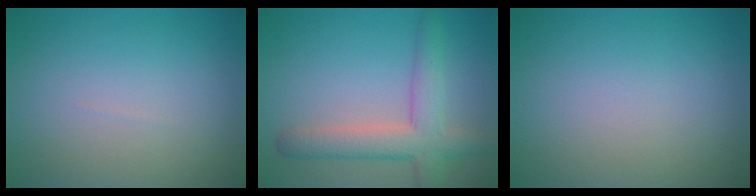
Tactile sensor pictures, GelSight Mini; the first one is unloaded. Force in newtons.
{"total": 5.0, "press": 4.9, "slide": 0.3}
{"total": 0.0}